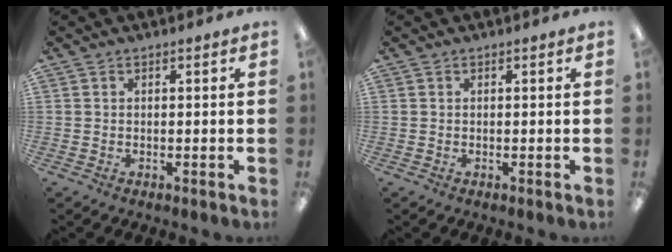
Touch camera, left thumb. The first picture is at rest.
{"total": 0.0}